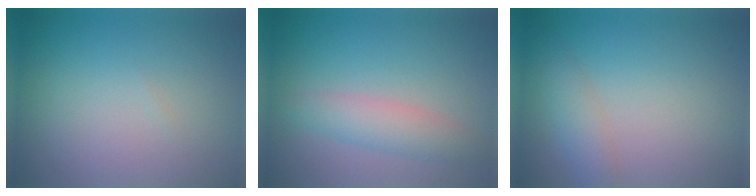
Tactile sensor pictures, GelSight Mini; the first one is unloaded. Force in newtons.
{"total": 2.9, "press": 2.9, "slide": 0.1}
{"total": 2.5, "press": 2.5, "slide": 0.1}